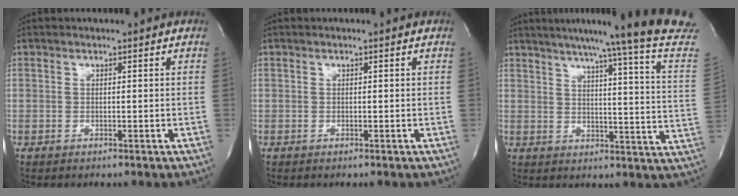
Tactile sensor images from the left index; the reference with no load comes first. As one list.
[{"total": 0.0}, {"total": 21.9, "force": [18.9, -3.0, 10.7], "torque": [-0.163, -0.082, 0.224]}]